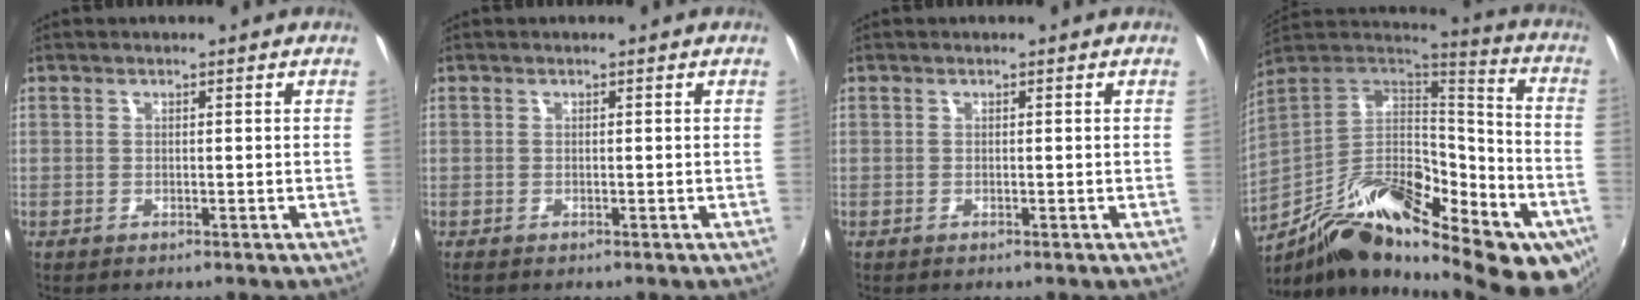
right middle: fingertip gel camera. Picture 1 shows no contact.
{"total": 0.0}
{"total": 0.0}
{"total": 31.6, "force": [-16.4, 12.3, 24.0], "torque": [-0.365, -0.016, -0.248]}